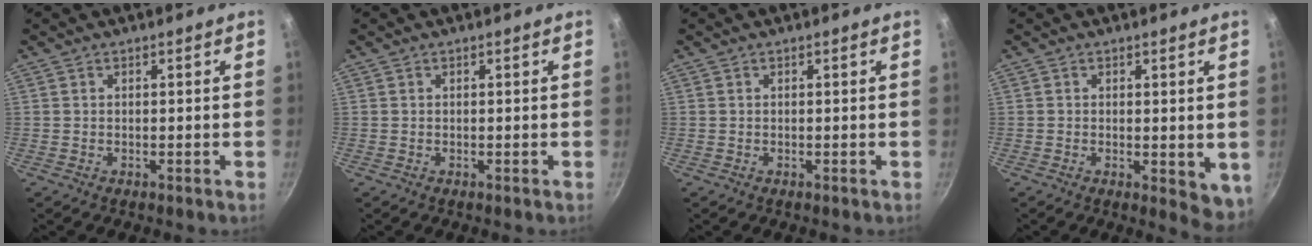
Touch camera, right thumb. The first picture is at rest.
{"total": 0.0}
{"total": 0.0}
{"total": 5.2, "force": [-0.1, 2.6, 4.5], "torque": [-0.055, -0.012, 0.001]}